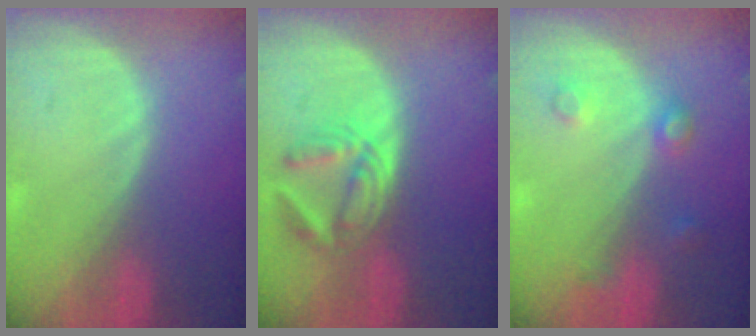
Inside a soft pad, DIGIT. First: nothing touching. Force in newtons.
{"total": 5.5, "press": 5.3, "slide": 1.4}
{"total": 3.4, "press": 3.2, "slide": 1.1}